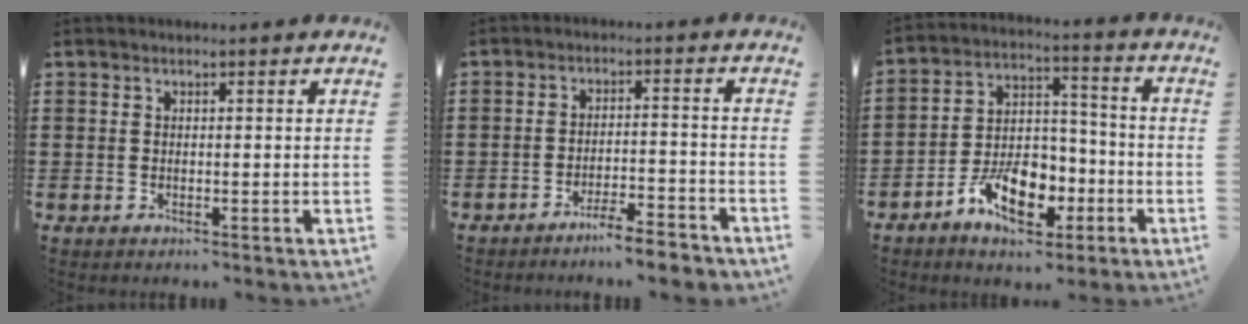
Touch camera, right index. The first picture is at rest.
{"total": 4.5, "force": [-4.2, -0.1, 1.6], "torque": [-0.026, -0.002, -0.082]}
{"total": 10.7, "force": [-5.0, 6.5, 6.8], "torque": [-0.125, 0.016, -0.085]}